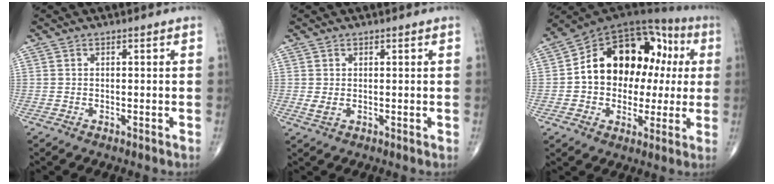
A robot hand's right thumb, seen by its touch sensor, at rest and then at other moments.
{"total": 1.4, "force": [0.3, 0.8, 1.2], "torque": [-0.022, -0.005, 0.008]}
{"total": 20.0, "force": [1.6, 14.4, 13.8], "torque": [-0.160, 0.048, 0.024]}